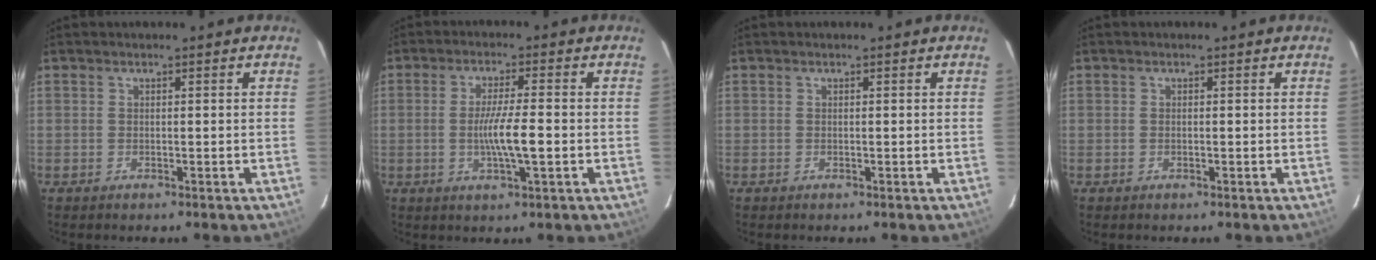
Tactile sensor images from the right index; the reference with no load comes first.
{"total": 6.7, "force": [-1.3, 0.3, 6.6], "torque": [-0.116, -0.008, -0.022]}
{"total": 0.0}
{"total": 0.0}